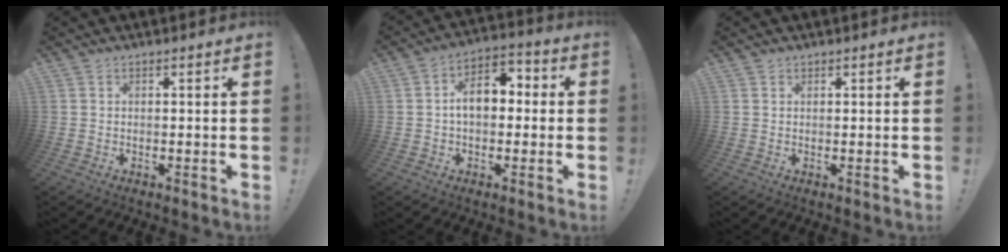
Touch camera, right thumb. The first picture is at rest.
{"total": 10.3, "force": [0.7, 6.6, 7.8], "torque": [-0.113, 0.011, 0.015]}
{"total": 0.7, "force": [0.6, 0.4, 0.0], "torque": [0.006, -0.003, 0.011]}